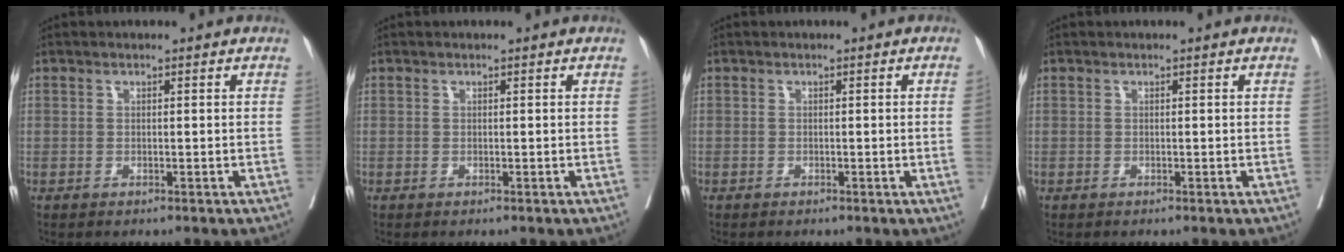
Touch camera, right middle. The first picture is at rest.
{"total": 0.0}
{"total": 1.2, "force": [-0.2, -0.5, 1.0], "torque": [-0.012, -0.001, -0.004]}
{"total": 0.0}